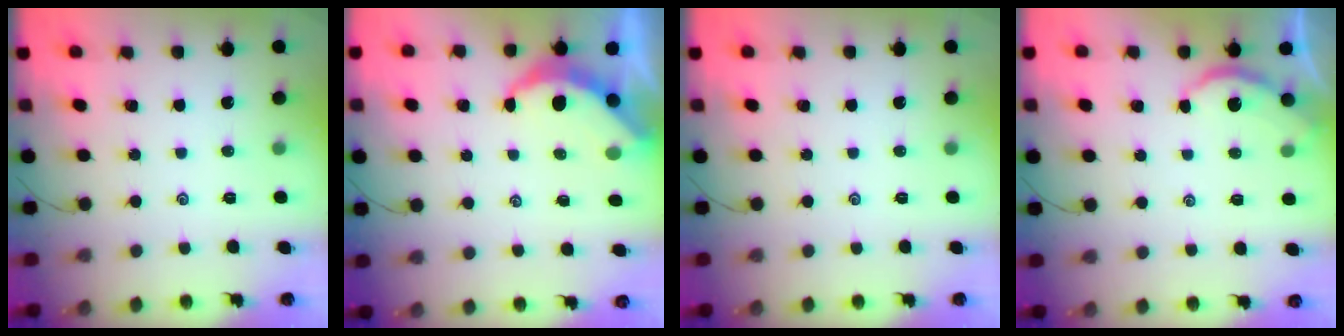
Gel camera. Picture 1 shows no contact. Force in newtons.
{"total": 6.5, "press": 6.5, "slide": 0.5}
{"total": 0.0}
{"total": 3.0, "press": 3.0, "slide": 0.3}